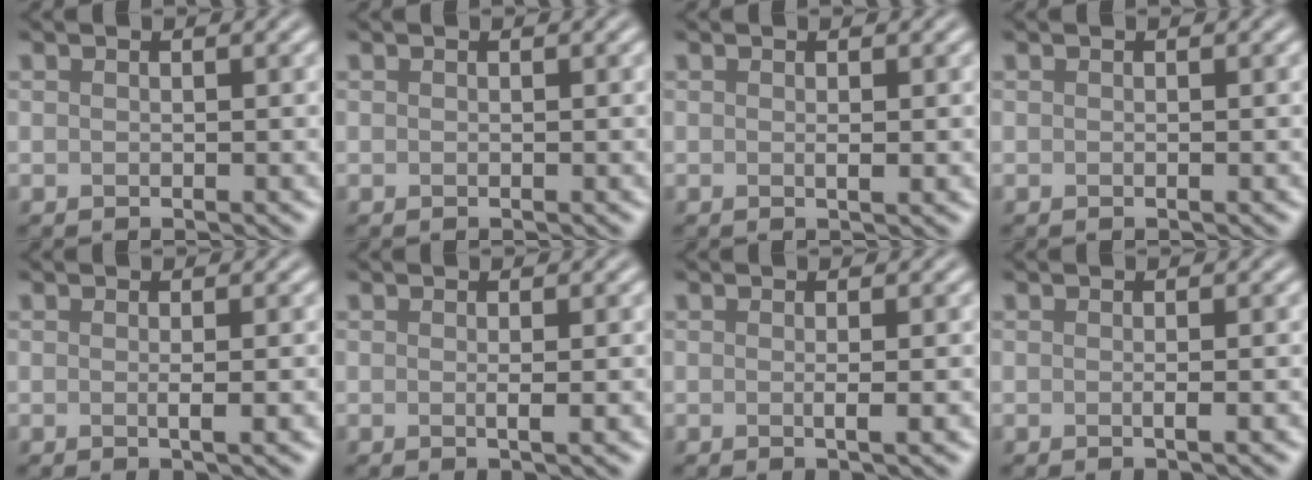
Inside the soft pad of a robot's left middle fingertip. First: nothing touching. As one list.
[{"total": 0.0}, {"total": 0.7, "force": [-0.1, 0.0, 0.7], "torque": [-0.010, 0.003, 0.003]}, {"total": 0.0}, {"total": 1.9, "force": [-0.3, 0.5, 1.8], "torque": [-0.020, 0.000, -0.004]}, {"total": 1.6, "force": [-0.2, 0.3, 1.5], "torque": [-0.018, 0.001, -0.003]}, {"total": 1.9, "force": [-0.3, 0.5, 1.8], "torque": [-0.019, -0.001, -0.005]}, {"total": 1.2, "force": [-0.3, 0.3, 1.2], "torque": [-0.011, -0.002, -0.006]}]